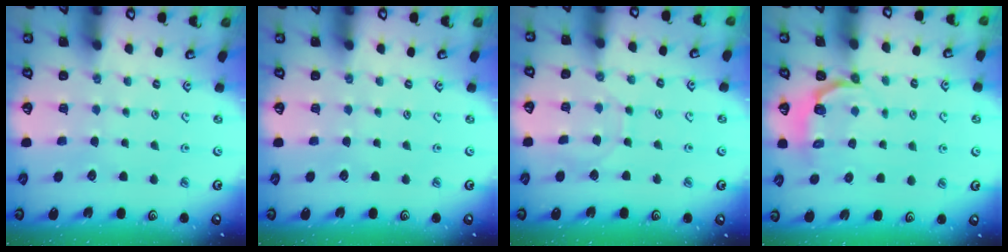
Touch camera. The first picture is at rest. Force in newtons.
{"total": 0.0}
{"total": 6.5, "press": 6.5, "slide": 0.6}
{"total": 4.7, "press": 4.2, "slide": 2.3}